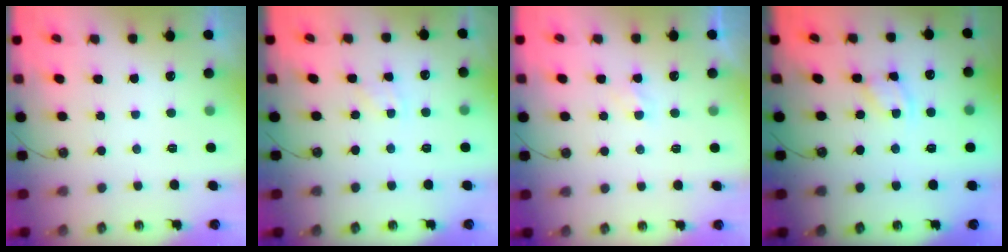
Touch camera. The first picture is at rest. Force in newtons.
{"total": 2.5, "press": 2.5, "slide": 0.5}
{"total": 2.1, "press": 2.1, "slide": 0.4}
{"total": 2.7, "press": 2.7, "slide": 0.1}